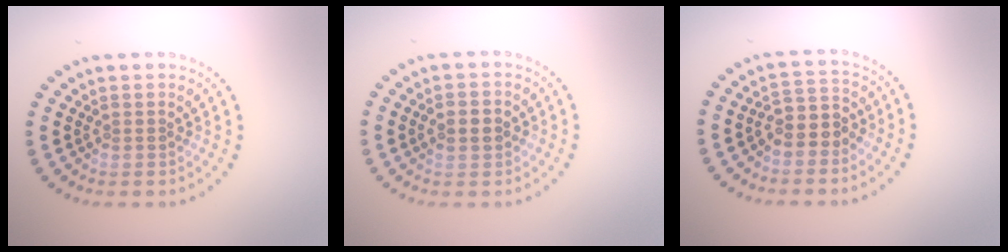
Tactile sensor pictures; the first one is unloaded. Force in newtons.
{"total": 2.2, "press": 2.1, "slide": 0.3}
{"total": 2.7, "press": 2.3, "slide": 1.3}